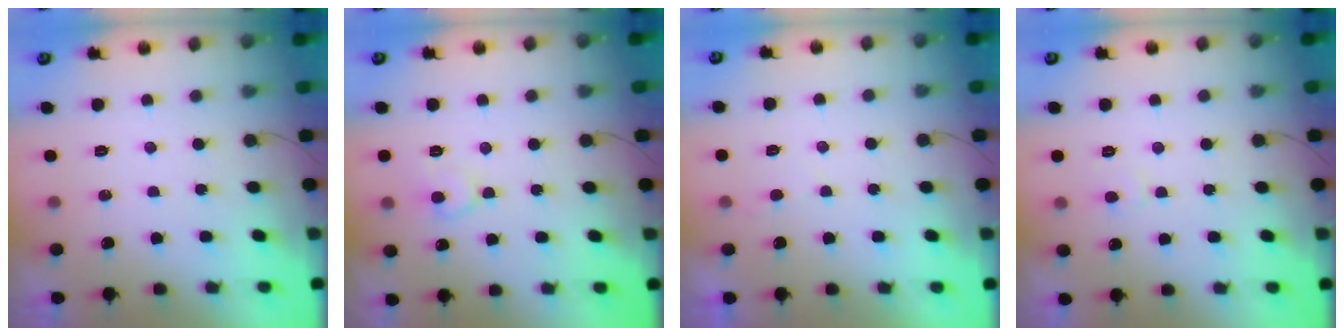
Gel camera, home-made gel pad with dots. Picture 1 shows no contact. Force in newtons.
{"total": 7.9, "press": 7.9, "slide": 0.6}
{"total": 2.1, "press": 2.1, "slide": 0.2}
{"total": 4.0, "press": 4.0, "slide": 0.4}